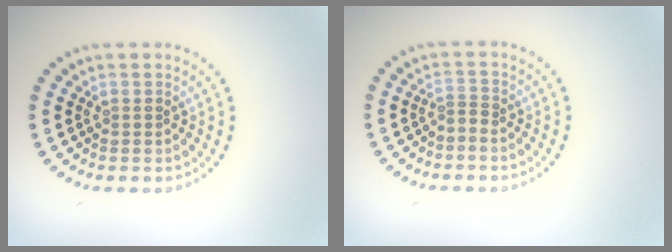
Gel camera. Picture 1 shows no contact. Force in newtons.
{"total": 0.9, "press": 0.3, "slide": 0.8}